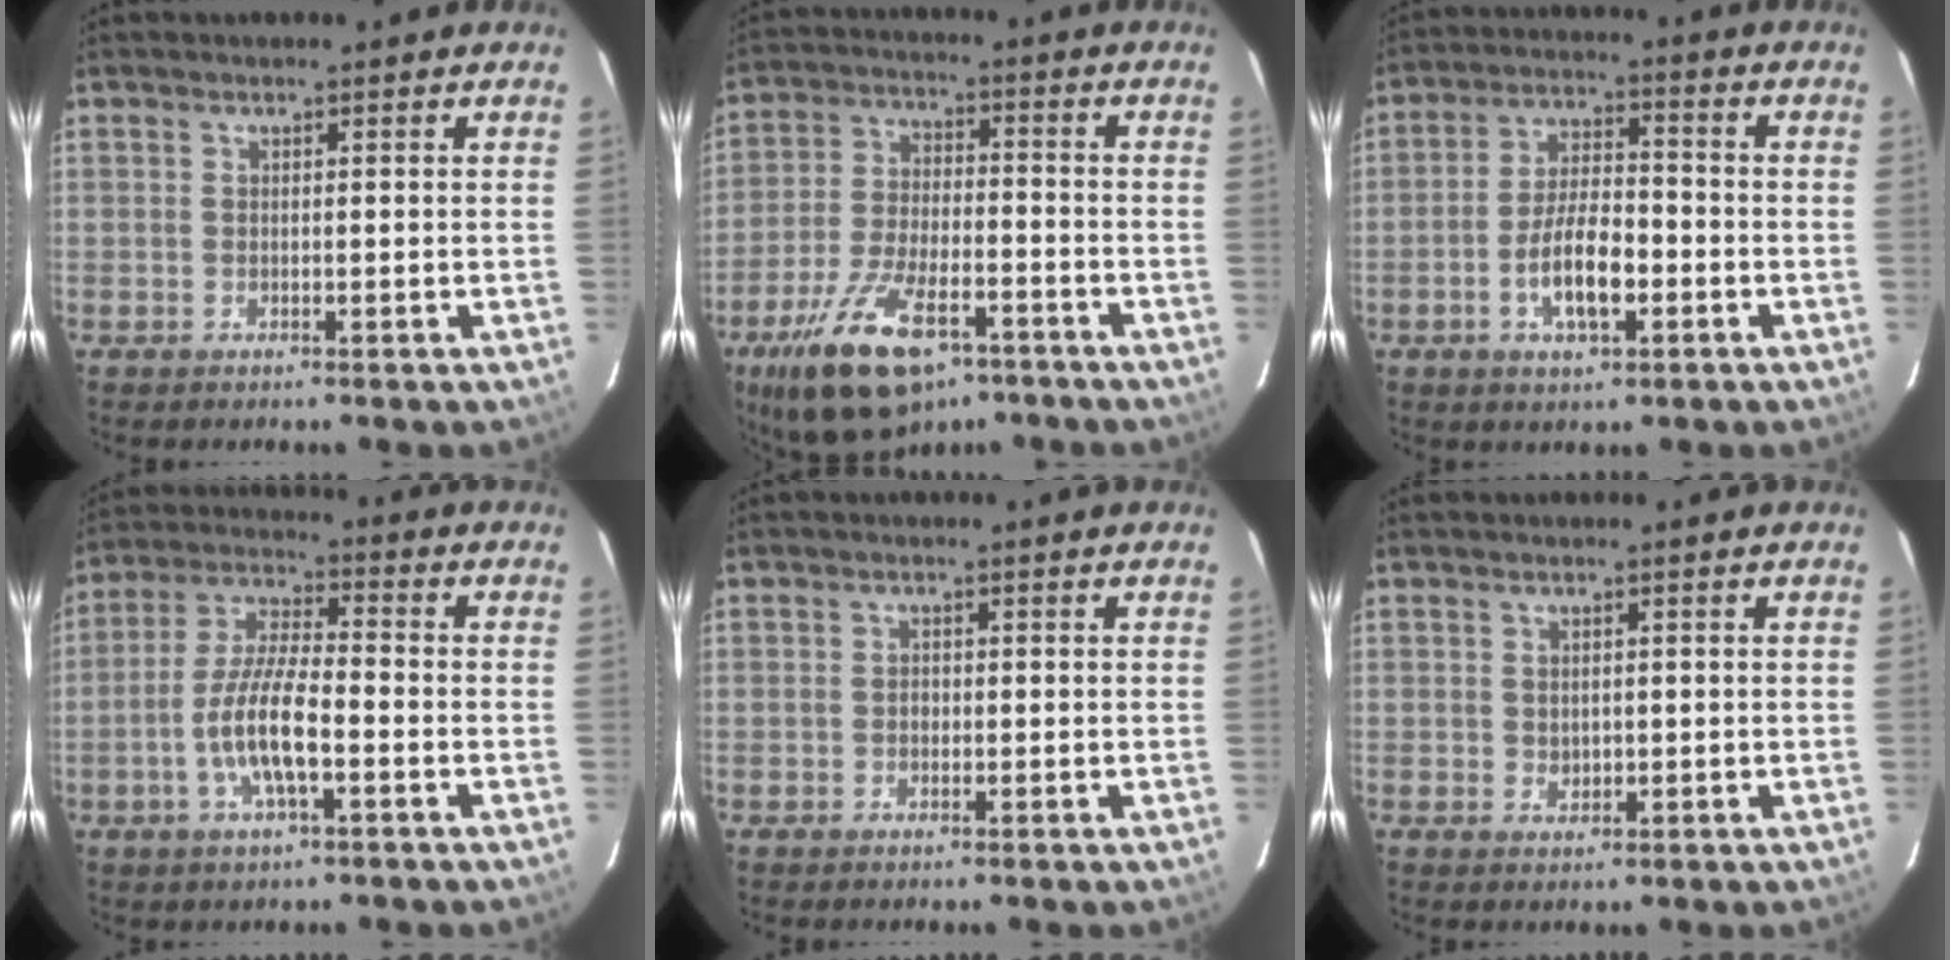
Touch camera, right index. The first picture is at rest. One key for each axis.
{"total": 18.1, "fx": -11.1, "fy": 7.8, "fz": 11.9, "tx": -0.246, "ty": -0.028, "tz": -0.189}
{"total": 9.1, "fx": -3.3, "fy": 3.6, "fz": 7.6, "tx": -0.154, "ty": 0.004, "tz": -0.055}
{"total": 10.1, "fx": -3.6, "fy": 2.6, "fz": 9.1, "tx": -0.186, "ty": 0.002, "tz": -0.067}
{"total": 0.8, "fx": -0.3, "fy": 0.7, "fz": 0.2, "tx": -0.003, "ty": 0.001, "tz": -0.004}
{"total": 1.4, "fx": 0.2, "fy": 1.3, "fz": 0.6, "tx": -0.007, "ty": 0.003, "tz": 0.006}